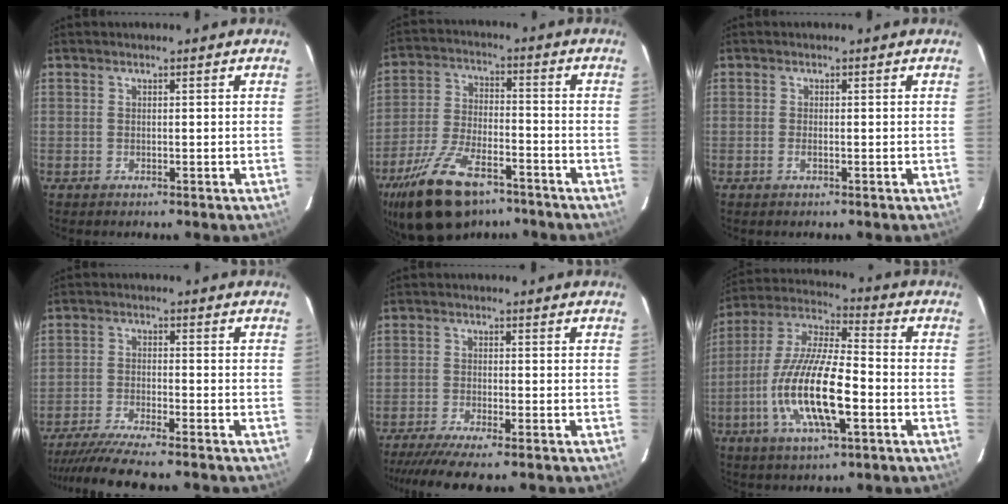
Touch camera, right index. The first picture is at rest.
{"total": 17.3, "force": [-11.8, 7.7, 10.0], "torque": [-0.214, -0.021, -0.208]}
{"total": 1.0, "force": [-0.4, 0.3, 0.8], "torque": [-0.018, -0.001, -0.008]}
{"total": 11.8, "force": [-10.4, 0.7, 5.5], "torque": [-0.125, -0.025, -0.176]}
{"total": 9.1, "force": [-7.6, 0.6, 5.0], "torque": [-0.114, -0.031, -0.130]}
{"total": 17.6, "force": [-5.3, 4.8, 16.1], "torque": [-0.326, -0.012, -0.103]}